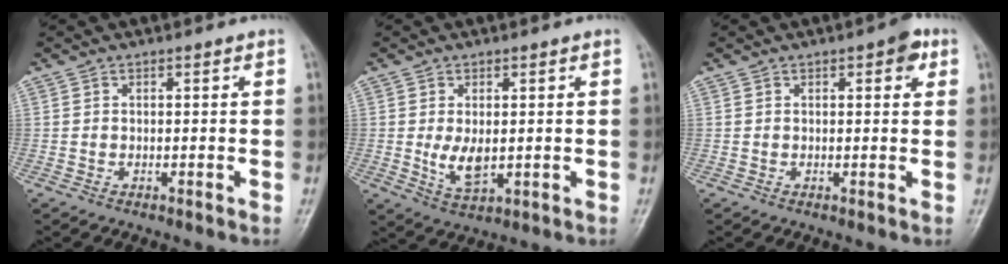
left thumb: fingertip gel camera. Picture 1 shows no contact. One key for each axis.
{"total": 5.4, "fx": 0.1, "fy": 3.0, "fz": 4.5, "tx": -0.077, "ty": -0.012, "tz": 0.010}
{"total": 3.6, "fx": 1.6, "fy": 1.5, "fz": 2.8, "tx": -0.024, "ty": 0.000, "tz": 0.012}